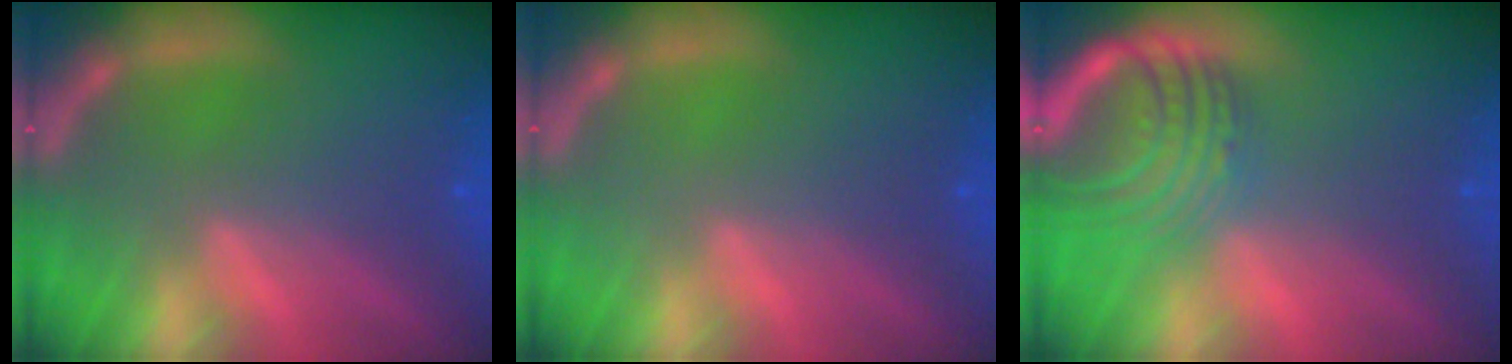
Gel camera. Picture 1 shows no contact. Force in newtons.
{"total": 0.0}
{"total": 8.5}